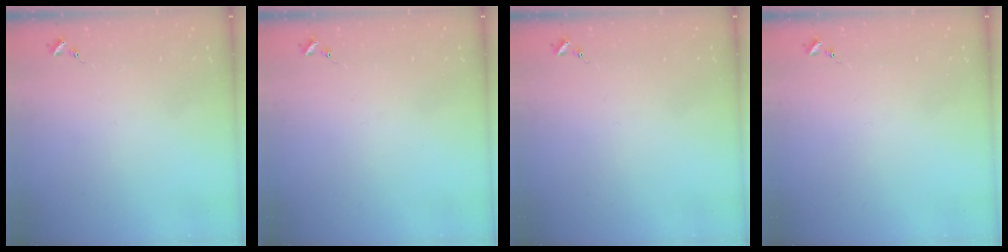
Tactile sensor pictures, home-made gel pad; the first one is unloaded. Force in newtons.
{"total": 0.0}
{"total": 0.0}
{"total": 0.0}